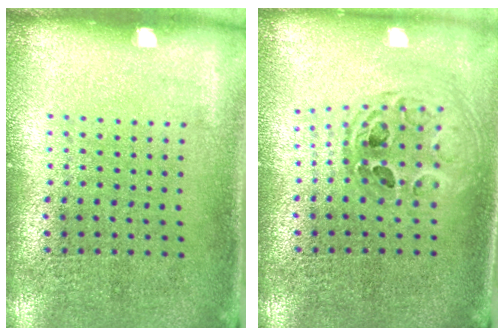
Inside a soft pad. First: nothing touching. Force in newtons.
{"total": 0.8, "press": 0.8, "slide": 0.1}